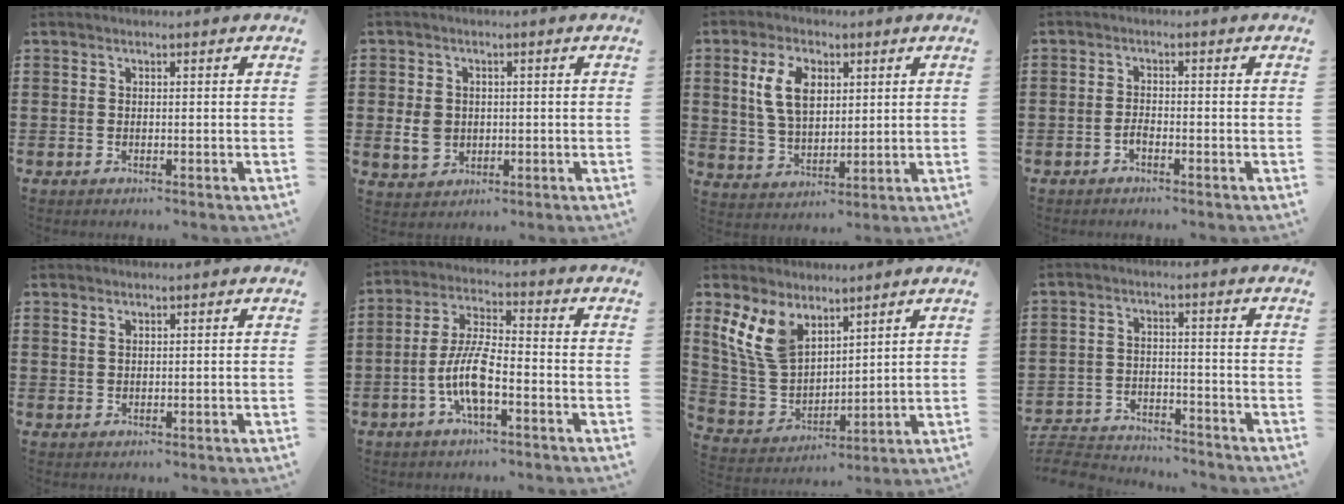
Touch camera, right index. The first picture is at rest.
{"total": 4.4, "force": [-0.4, 3.7, 2.4], "torque": [-0.059, 0.006, -0.009]}
{"total": 8.0, "force": [2.3, 4.8, 6.1], "torque": [-0.146, 0.009, 0.037]}
{"total": 1.3, "force": [-1.0, 0.5, 0.8], "torque": [-0.017, -0.003, -0.018]}
{"total": 0.8, "force": [0.6, 0.3, 0.3], "torque": [-0.008, 0.001, 0.013]}
{"total": 8.3, "force": [-2.9, 2.4, 7.3], "torque": [-0.177, -0.014, -0.064]}
{"total": 9.7, "force": [5.7, 5.8, 5.2], "torque": [-0.156, -0.016, 0.105]}
{"total": 4.3, "force": [-4.2, 0.7, 0.2], "torque": [-0.022, 0.000, -0.093]}